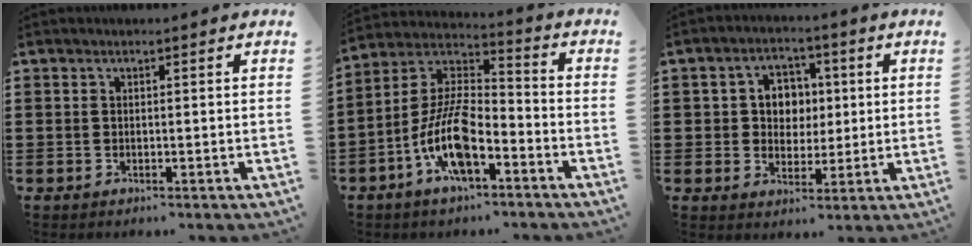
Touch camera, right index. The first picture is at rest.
{"total": 11.8, "force": [-5.5, 4.6, 9.4], "torque": [-0.222, -0.005, -0.109]}
{"total": 5.5, "force": [0.6, 5.0, 2.2], "torque": [-0.056, 0.016, 0.006]}